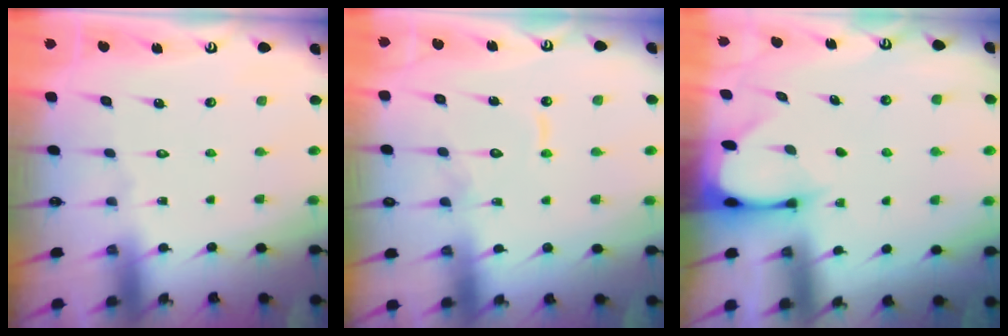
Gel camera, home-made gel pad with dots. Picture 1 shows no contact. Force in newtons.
{"total": 8.9, "press": 8.8, "slide": 0.9}
{"total": 2.4, "press": 2.3, "slide": 0.3}